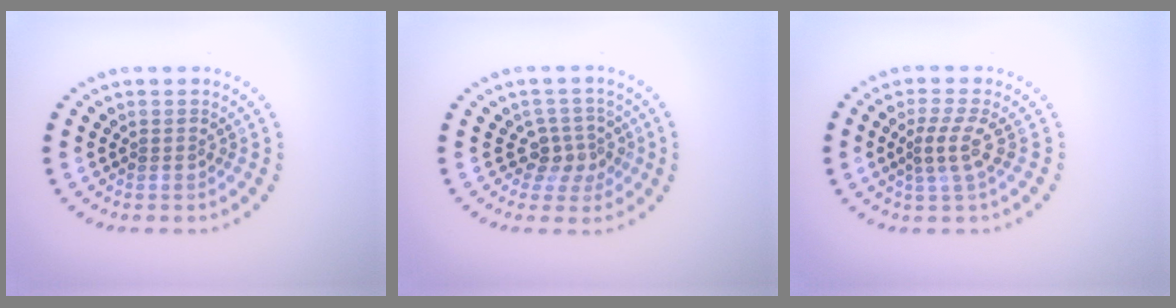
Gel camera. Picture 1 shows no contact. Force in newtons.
{"total": 2.5, "press": 1.9, "slide": 1.7}
{"total": 2.3, "press": 1.8, "slide": 1.4}